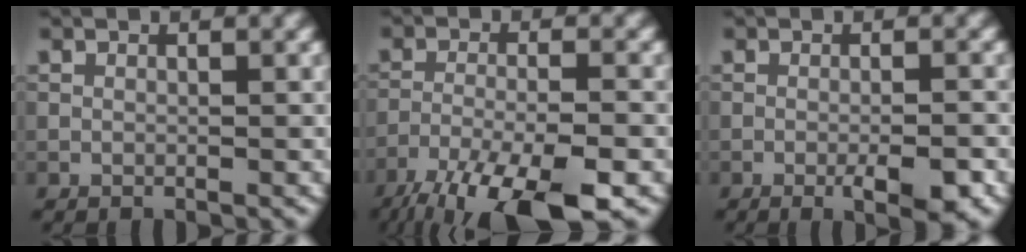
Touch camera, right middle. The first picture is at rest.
{"total": 11.3, "force": [-8.4, 2.9, 7.0], "torque": [-0.128, -0.034, -0.135]}
{"total": 3.4, "force": [-1.5, 0.6, 3.0], "torque": [-0.050, -0.004, -0.022]}